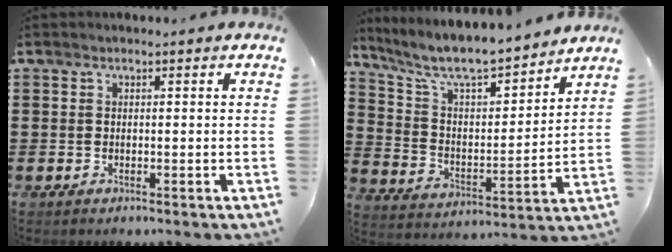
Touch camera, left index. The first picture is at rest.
{"total": 8.0, "force": [7.0, 1.2, 3.6], "torque": [-0.101, -0.050, 0.117]}